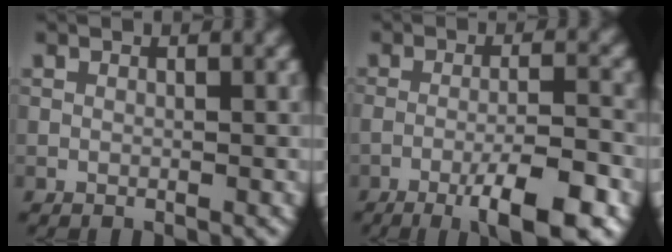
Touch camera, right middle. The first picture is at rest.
{"total": 7.1, "force": [-3.6, 1.3, 5.9], "torque": [-0.090, 0.004, -0.060]}